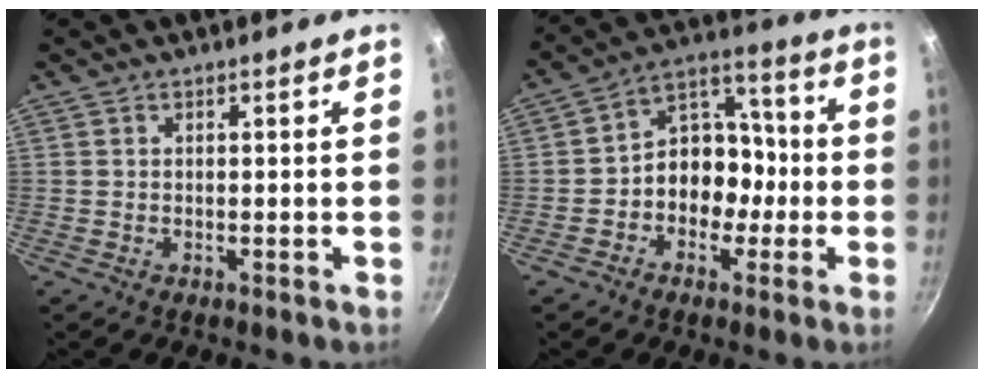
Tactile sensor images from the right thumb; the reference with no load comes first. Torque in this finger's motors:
{"motor_torque": [-0.20, 0.66, 0.32, 0.21, 0.08]}